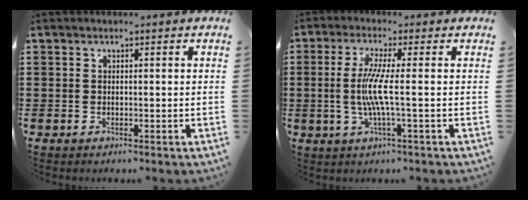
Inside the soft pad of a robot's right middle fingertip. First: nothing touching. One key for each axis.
{"total": 6.1, "fx": -0.3, "fy": -0.4, "fz": 6.1, "tx": -0.136, "ty": -0.020, "tz": -0.014}